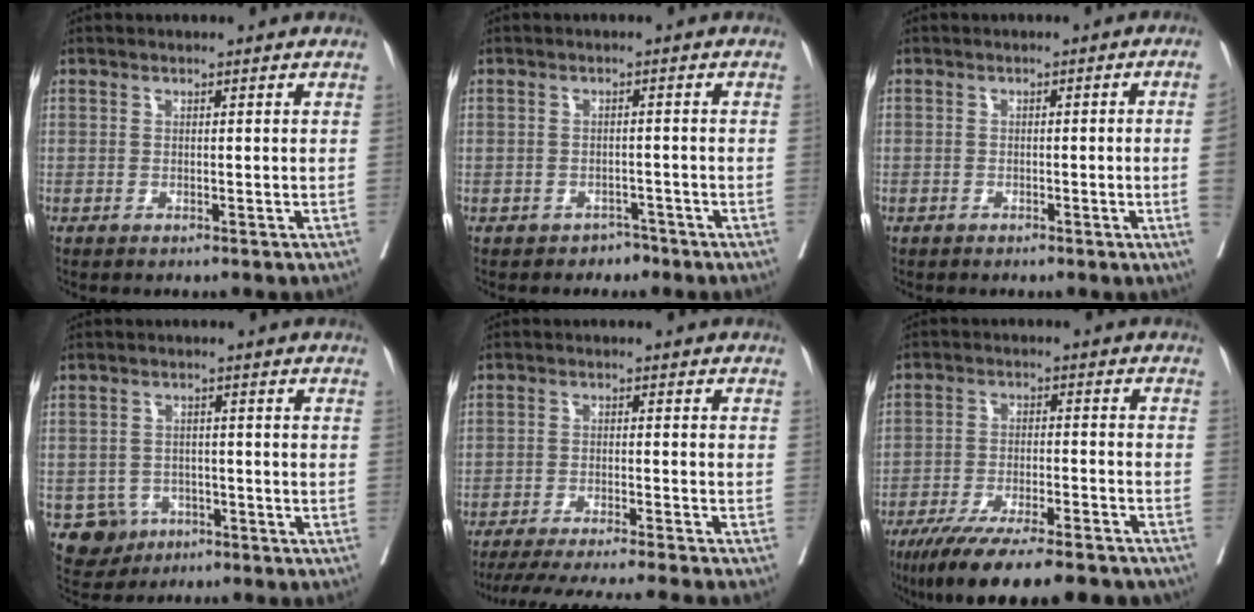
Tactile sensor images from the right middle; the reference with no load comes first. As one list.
[{"total": 1.4, "force": [-1.2, 0.8, -0.2], "torque": [0.002, 0.005, -0.020]}, {"total": 3.1, "force": [-0.5, -1.1, 2.9], "torque": [-0.038, 0.001, -0.008]}, {"total": 4.1, "force": [-1.9, 3.6, 0.4], "torque": [-0.003, 0.009, -0.026]}, {"total": 15.5, "force": [-13.9, -1.9, 6.6], "torque": [-0.093, -0.040, -0.205]}, {"total": 17.6, "force": [-14.2, 2.4, 10.1], "torque": [-0.139, -0.022, -0.217]}]